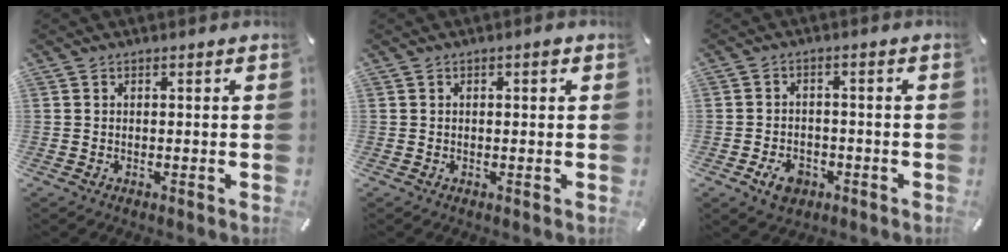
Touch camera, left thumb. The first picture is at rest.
{"total": 1.3, "force": [0.3, 0.5, 1.1], "torque": [-0.015, 0.002, 0.001]}
{"total": 5.5, "force": [-2.7, 3.9, 2.8], "torque": [-0.063, 0.010, -0.051]}